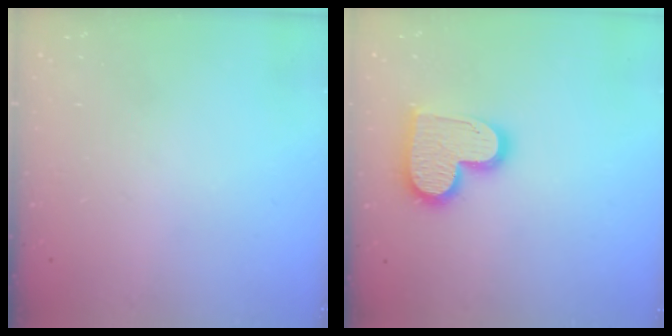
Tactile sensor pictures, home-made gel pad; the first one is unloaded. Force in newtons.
{"total": 15.1, "press": 15.1, "slide": 1.1}